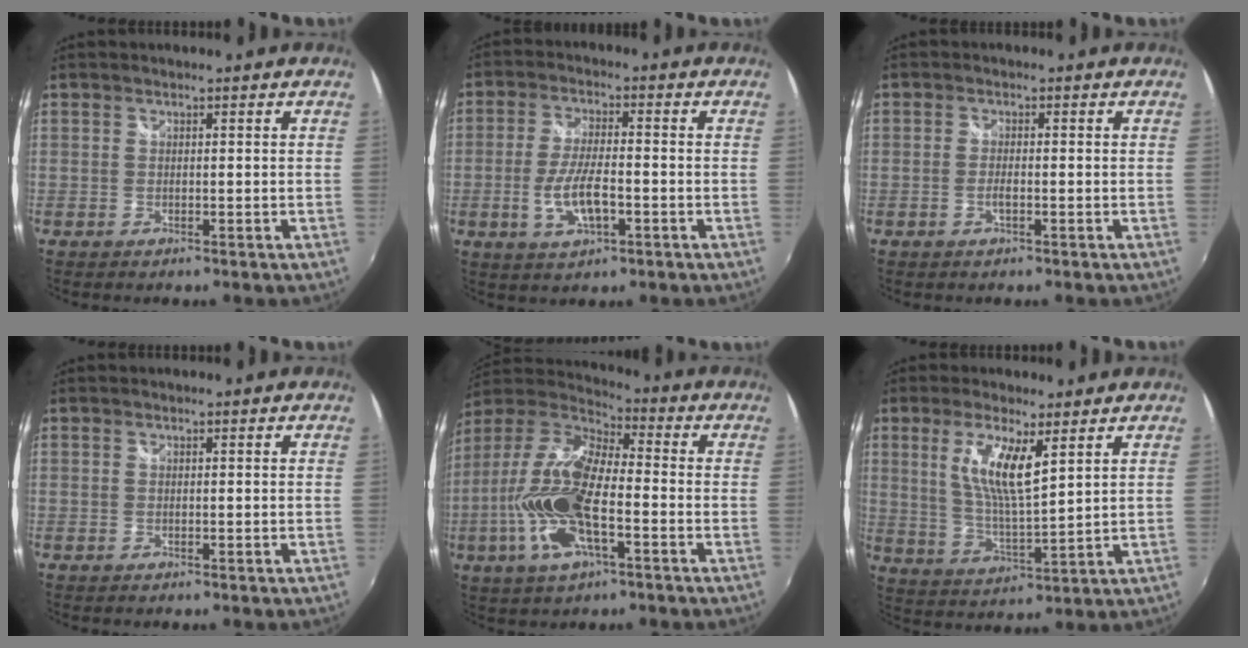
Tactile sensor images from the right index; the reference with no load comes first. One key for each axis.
{"total": 8.3, "fx": -2.6, "fy": 2.8, "fz": 7.4, "tx": -0.149, "ty": -0.007, "tz": -0.044}
{"total": 1.9, "fx": -0.7, "fy": 0.4, "fz": 1.7, "tx": -0.035, "ty": -0.001, "tz": -0.014}
{"total": 0.0}
{"total": 18.5, "fx": -5.1, "fy": 7.3, "fz": 16.3, "tx": -0.341, "ty": -0.007, "tz": -0.105}
{"total": 9.5, "fx": 4.1, "fy": 1.8, "fz": 8.4, "tx": -0.160, "ty": -0.008, "tz": 0.081}